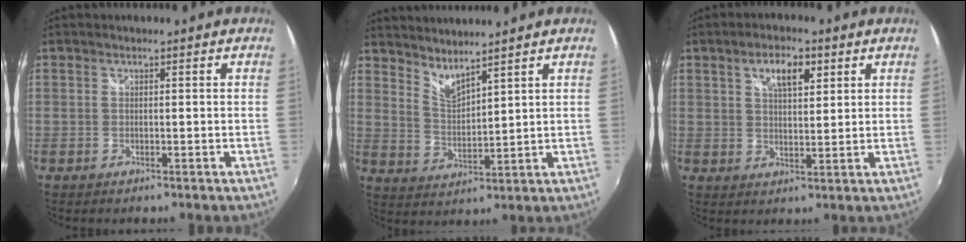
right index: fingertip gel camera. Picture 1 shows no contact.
{"total": 5.5, "force": [5.1, 0.5, 2.2], "torque": [-0.037, -0.008, 0.094]}
{"total": 6.4, "force": [3.1, 2.7, 4.9], "torque": [-0.080, 0.012, 0.053]}